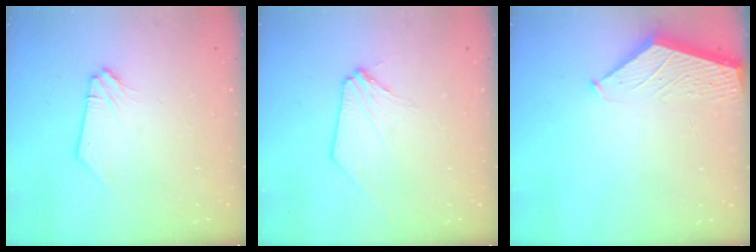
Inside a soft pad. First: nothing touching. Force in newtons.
{"total": 1.5, "press": 1.4, "slide": 0.3}
{"total": 1.8, "press": 1.8, "slide": 0.2}